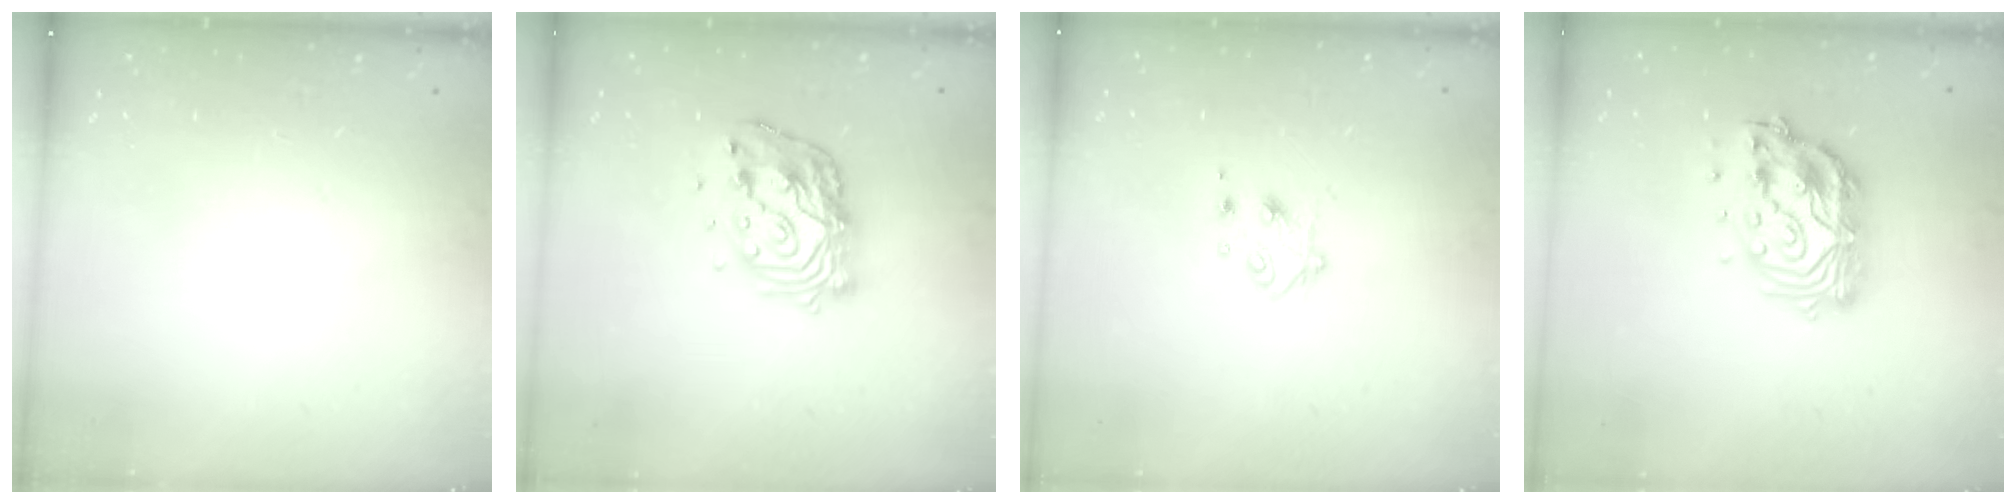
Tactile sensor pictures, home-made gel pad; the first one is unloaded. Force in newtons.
{"total": 18.0, "press": 17.9, "slide": 1.6}
{"total": 4.8, "press": 4.8, "slide": 0.6}
{"total": 15.0, "press": 14.9, "slide": 1.3}